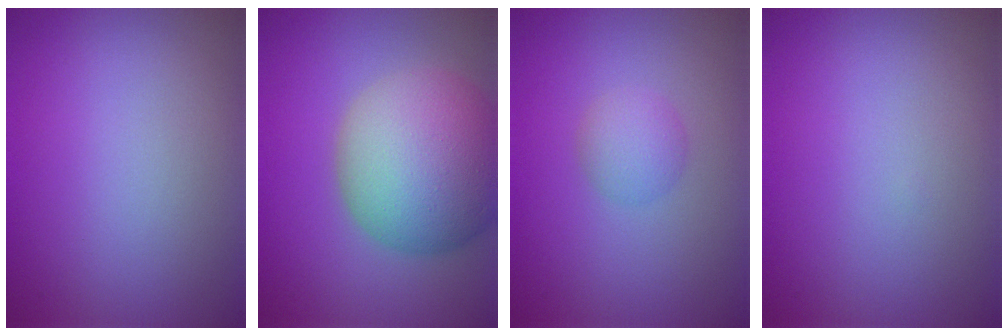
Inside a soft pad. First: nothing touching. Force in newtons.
{"total": 11.0, "press": 11.0, "slide": 0.7}
{"total": 1.9, "press": 1.9, "slide": 0.0}
{"total": 0.0}